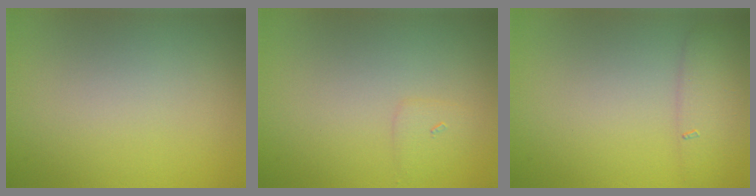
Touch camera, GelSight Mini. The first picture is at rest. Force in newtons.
{"total": 0.5, "press": 0.5, "slide": 0.0}
{"total": 2.5, "press": 2.5, "slide": 0.1}